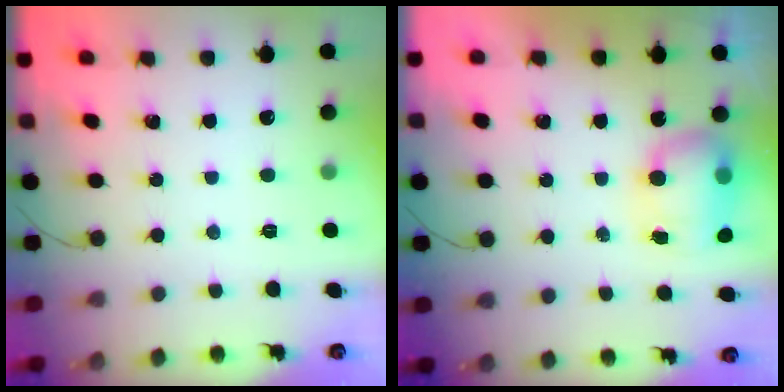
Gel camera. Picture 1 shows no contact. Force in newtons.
{"total": 8.7, "press": 8.3, "slide": 2.5}